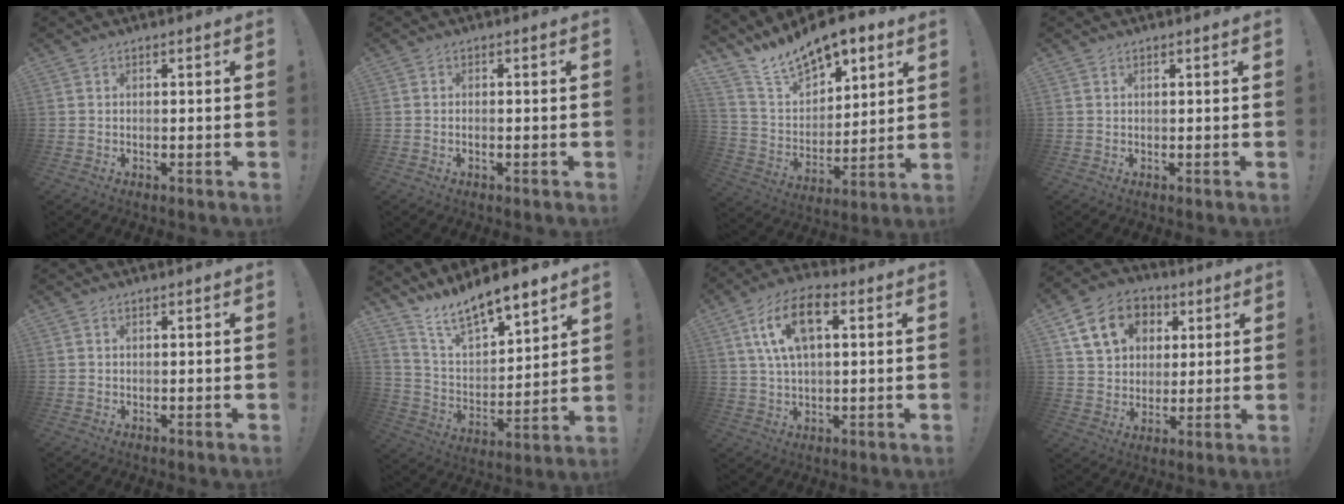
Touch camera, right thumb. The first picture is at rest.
{"total": 1.1, "force": [-0.7, 0.1, 0.8], "torque": [-0.020, 0.003, -0.012]}
{"total": 15.5, "force": [12.5, 7.3, 5.6], "torque": [-0.104, -0.087, 0.228]}
{"total": 0.0}
{"total": 0.0}
{"total": 12.0, "force": [11.0, 2.9, 3.8], "torque": [-0.086, -0.091, 0.199]}
{"total": 12.5, "force": [3.8, 6.6, 9.9], "torque": [-0.178, 0.008, 0.068]}
{"total": 15.5, "force": [6.0, 12.0, 7.7], "torque": [-0.108, -0.012, 0.117]}